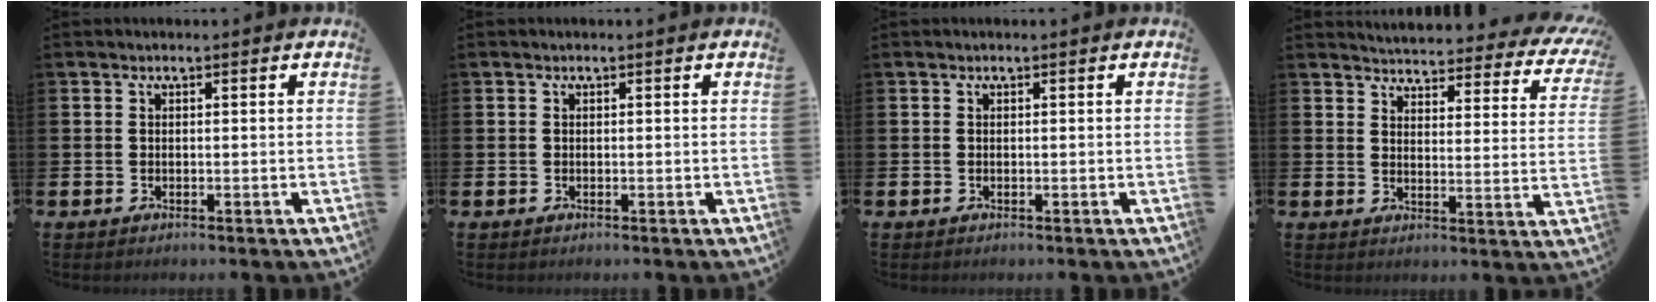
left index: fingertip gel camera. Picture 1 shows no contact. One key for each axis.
{"total": 0.0}
{"total": 0.0}
{"total": 4.0, "fx": 3.8, "fy": 1.0, "fz": 0.7, "tx": -0.025, "ty": -0.042, "tz": 0.059}